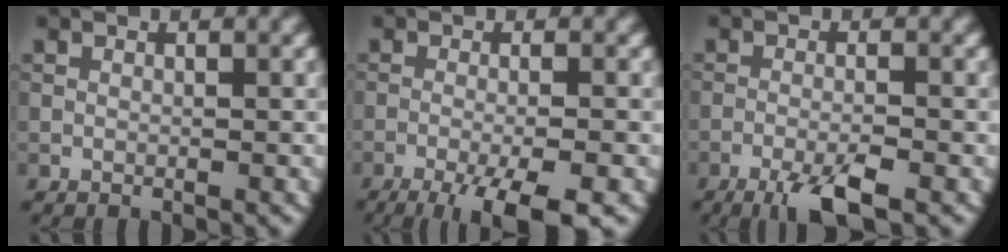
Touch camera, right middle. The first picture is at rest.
{"total": 7.7, "force": [-4.5, 1.9, 6.0], "torque": [-0.080, -0.013, -0.071]}
{"total": 4.2, "force": [-2.7, 0.7, 3.2], "torque": [-0.061, -0.001, -0.054]}